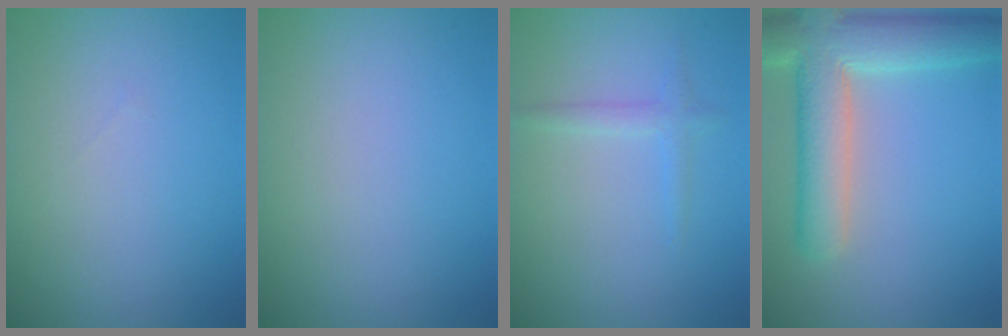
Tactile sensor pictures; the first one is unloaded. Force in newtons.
{"total": 0.0}
{"total": 1.3, "press": 1.3, "slide": 0.1}
{"total": 8.2, "press": 8.2, "slide": 0.9}